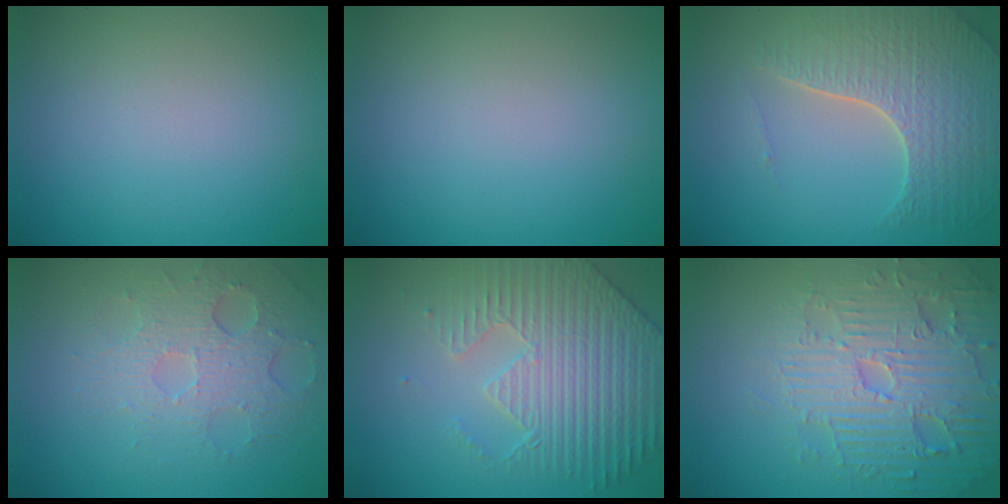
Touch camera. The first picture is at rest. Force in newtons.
{"total": 0.0}
{"total": 6.4, "press": 5.0, "slide": 4.0}
{"total": 3.6, "press": 3.3, "slide": 1.3}
{"total": 5.5, "press": 5.1, "slide": 2.0}
{"total": 5.4, "press": 5.3, "slide": 1.3}